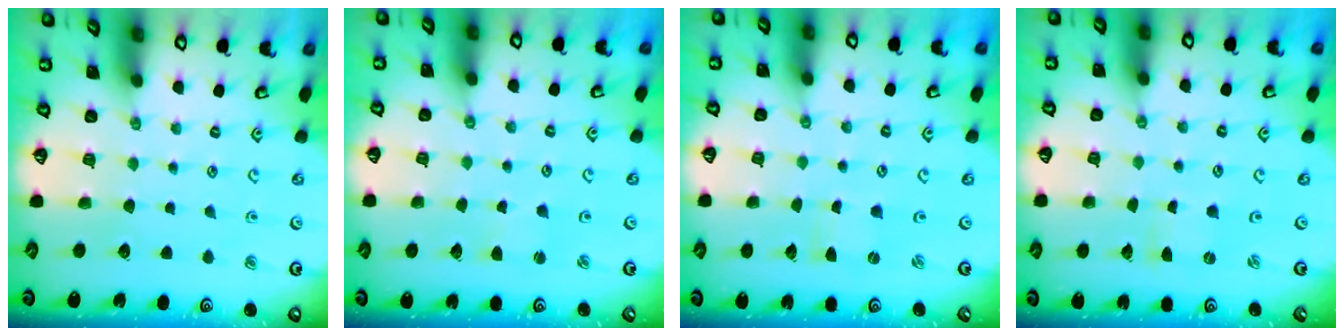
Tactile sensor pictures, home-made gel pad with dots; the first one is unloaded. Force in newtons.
{"total": 1.2, "press": 1.1, "slide": 0.1}
{"total": 0.0}
{"total": 0.0}